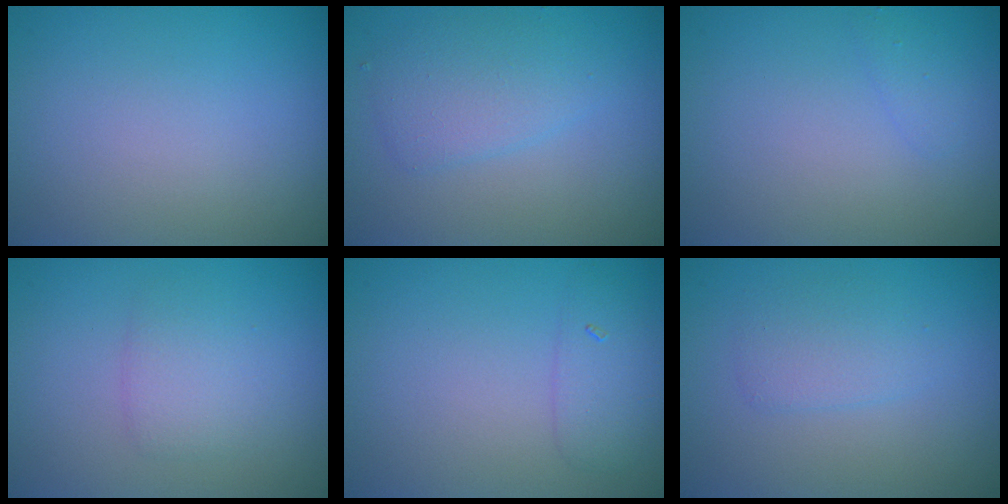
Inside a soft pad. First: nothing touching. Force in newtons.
{"total": 2.7, "press": 2.7, "slide": 0.0}
{"total": 0.8, "press": 0.8, "slide": 0.0}
{"total": 2.0, "press": 2.0, "slide": 0.1}
{"total": 1.8, "press": 1.8, "slide": 0.1}
{"total": 1.9, "press": 1.9, "slide": 0.0}